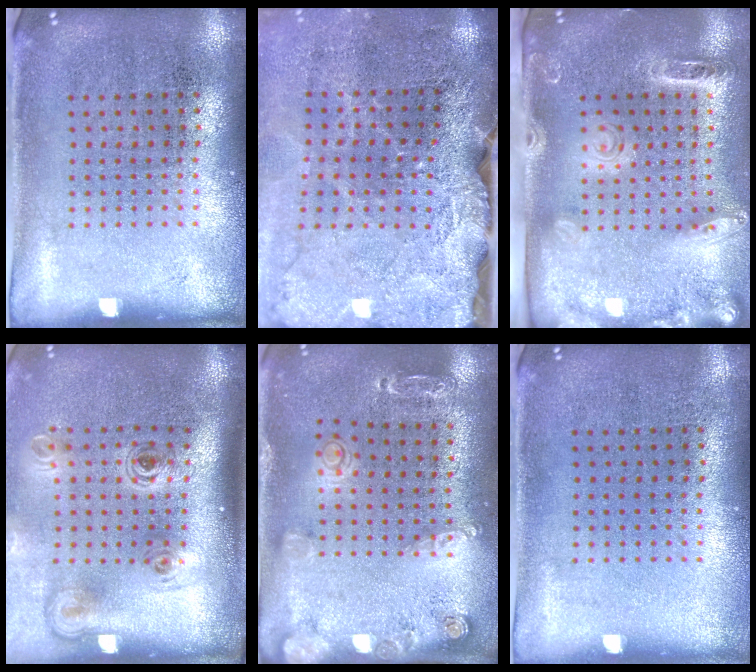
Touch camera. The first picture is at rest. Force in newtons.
{"total": 4.0, "press": 3.3, "slide": 2.4}
{"total": 2.6, "press": 2.0, "slide": 1.6}
{"total": 2.2, "press": 1.5, "slide": 1.7}
{"total": 1.5, "press": 1.5, "slide": 0.3}
{"total": 0.0}